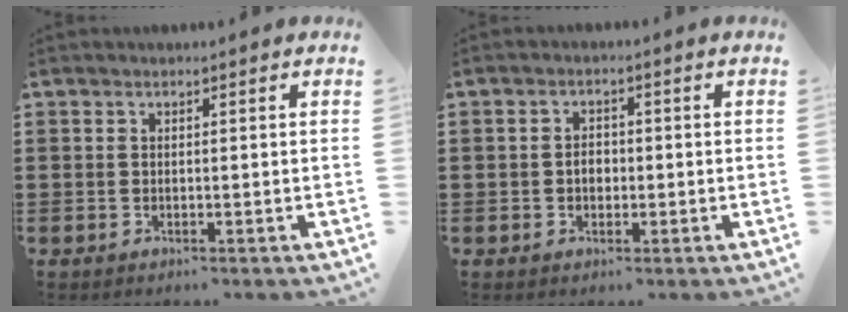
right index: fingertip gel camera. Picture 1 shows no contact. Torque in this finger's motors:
{"motor_torque": [1.03, 1.00, 0.08, 0.01]}